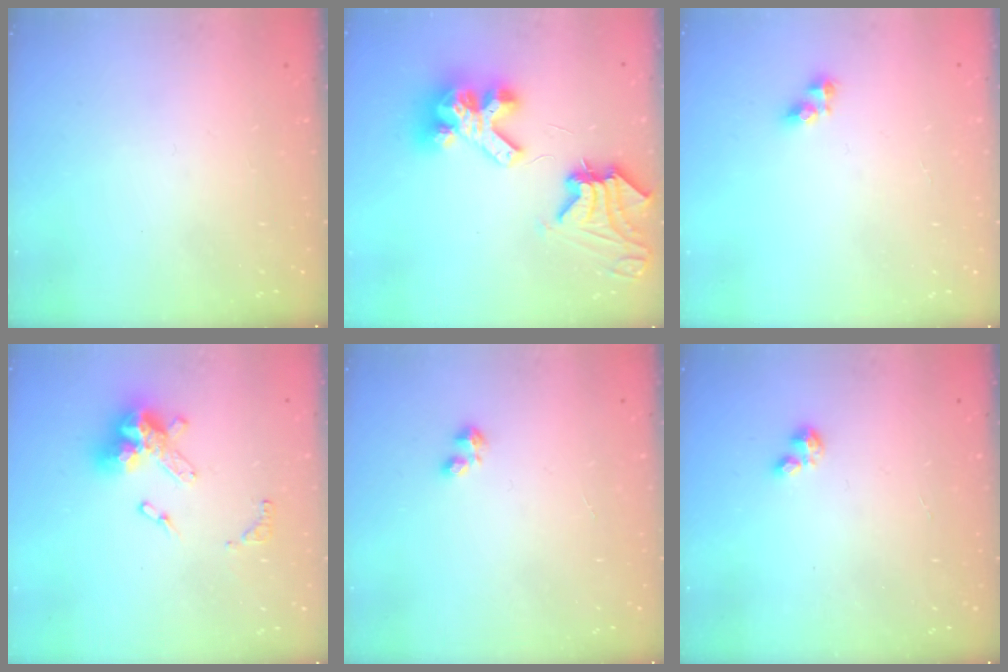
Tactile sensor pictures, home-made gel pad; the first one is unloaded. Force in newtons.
{"total": 12.4, "press": 12.3, "slide": 1.4}
{"total": 5.0, "press": 4.9, "slide": 0.6}
{"total": 14.1, "press": 14.1, "slide": 0.9}
{"total": 2.2, "press": 2.2, "slide": 0.4}
{"total": 0.7, "press": 0.6, "slide": 0.2}